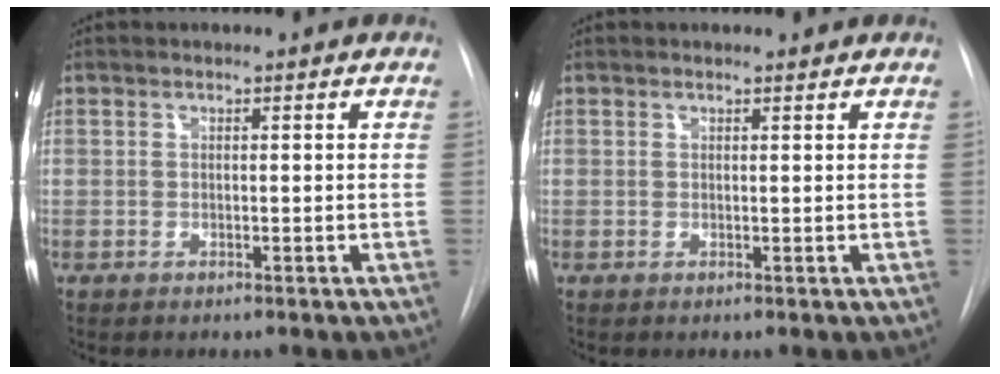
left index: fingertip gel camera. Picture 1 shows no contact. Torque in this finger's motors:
{"motor_torque": [0.25, -0.24, 0.05, 0.00]}